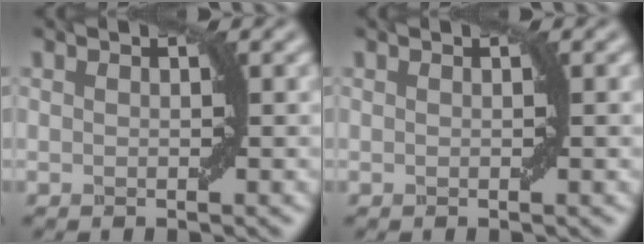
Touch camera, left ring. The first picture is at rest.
{"total": 0.0}